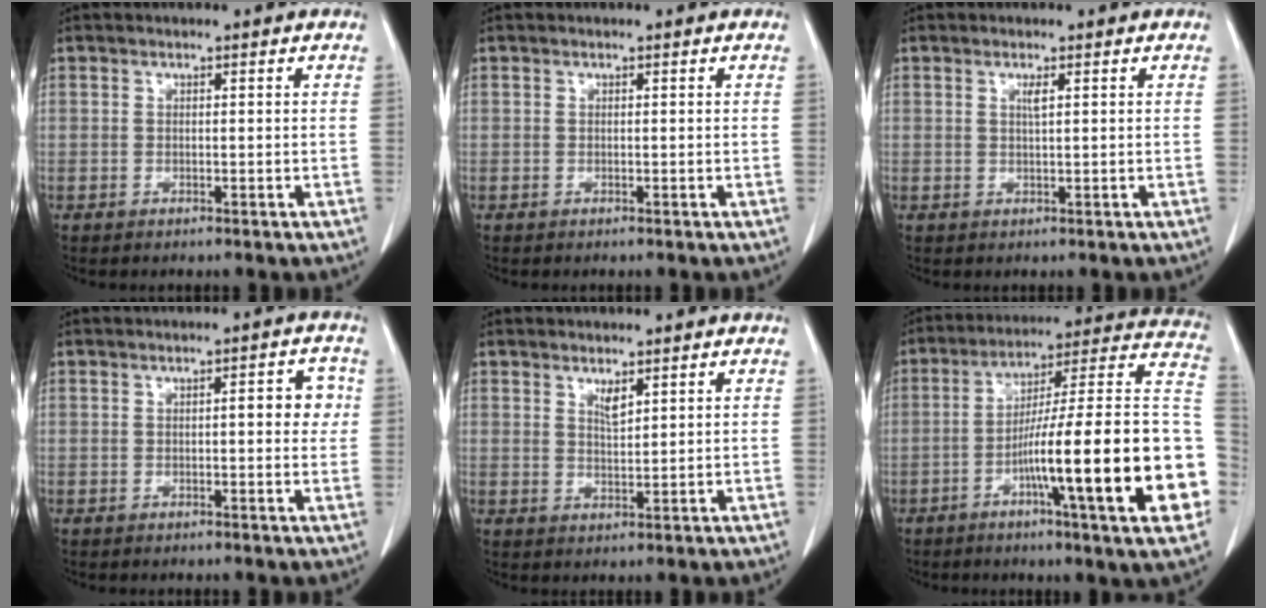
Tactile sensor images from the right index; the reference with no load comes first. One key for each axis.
{"total": 0.0}
{"total": 1.1, "fx": 0.5, "fy": 0.0, "fz": 1.0, "tx": -0.022, "ty": -0.002, "tz": 0.009}
{"total": 3.6, "fx": 0.4, "fy": 1.2, "fz": 3.4, "tx": -0.038, "ty": 0.008, "tz": 0.001}
{"total": 2.2, "fx": 1.5, "fy": 0.5, "fz": 1.5, "tx": -0.032, "ty": -0.005, "tz": 0.031}
{"total": 25.4, "fx": -6.6, "fy": 0.8, "fz": 24.5, "tx": -0.267, "ty": 0.012, "tz": -0.104}